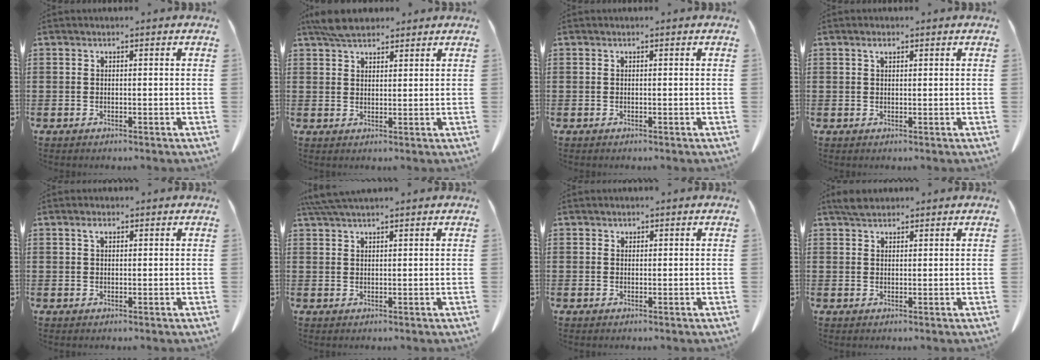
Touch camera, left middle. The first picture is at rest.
{"total": 4.4, "force": [3.8, 1.5, 1.7], "torque": [-0.043, -0.001, 0.073]}
{"total": 0.0}
{"total": 1.3, "force": [0.7, 0.6, 0.9], "torque": [-0.014, -0.001, 0.012]}
{"total": 1.6, "force": [0.9, 0.7, 1.2], "torque": [-0.019, -0.001, 0.015]}
{"total": 3.4, "force": [2.9, 0.2, 1.7], "torque": [-0.041, -0.004, 0.057]}
{"total": 0.8, "force": [0.6, 0.5, 0.0], "torque": [-0.003, -0.001, 0.014]}
{"total": 2.5, "force": [2.2, 0.9, 0.7], "torque": [-0.011, -0.001, 0.042]}